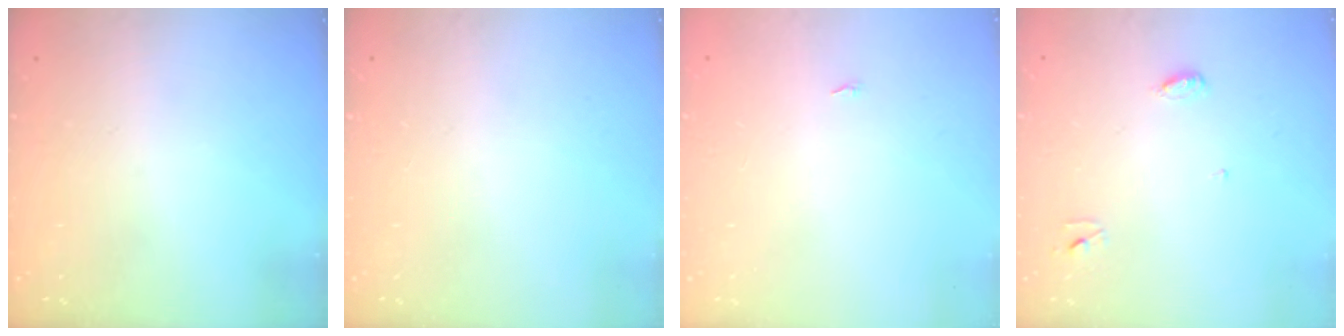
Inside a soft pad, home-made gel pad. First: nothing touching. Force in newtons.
{"total": 0.0}
{"total": 4.0, "press": 1.3, "slide": 3.7}
{"total": 3.5, "press": 3.4, "slide": 0.4}